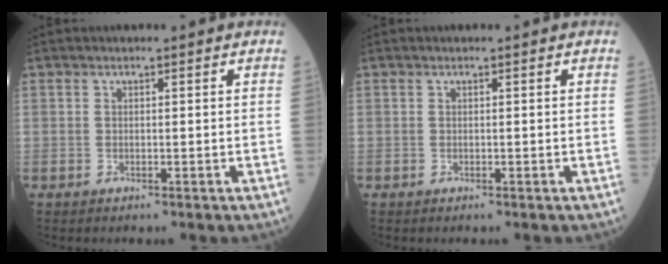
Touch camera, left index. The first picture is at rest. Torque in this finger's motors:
{"motor_torque": [0.00, 0.00, 0.00, 0.00]}